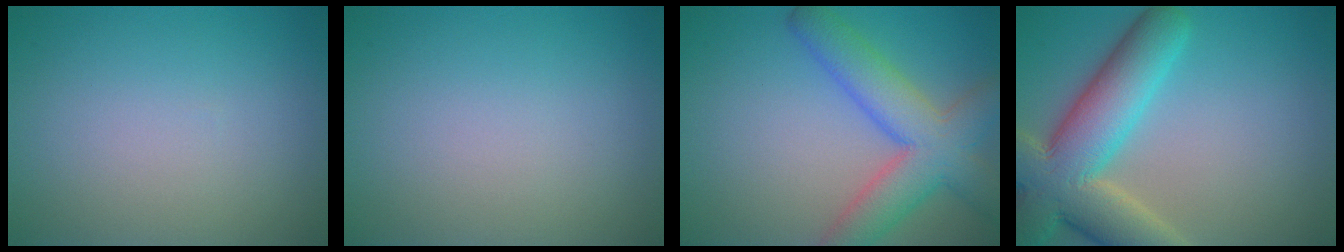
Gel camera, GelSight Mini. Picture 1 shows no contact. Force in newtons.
{"total": 0.0}
{"total": 7.3, "press": 7.3, "slide": 0.4}
{"total": 10.5, "press": 10.5, "slide": 0.7}